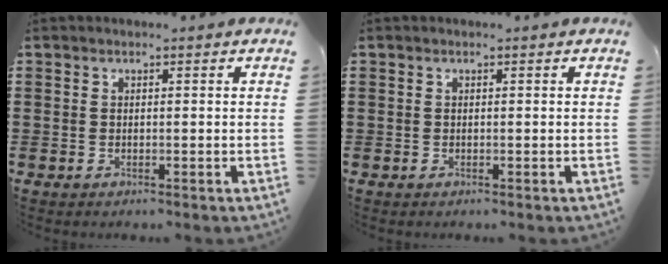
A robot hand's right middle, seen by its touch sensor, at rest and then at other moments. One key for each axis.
{"total": 0.0}